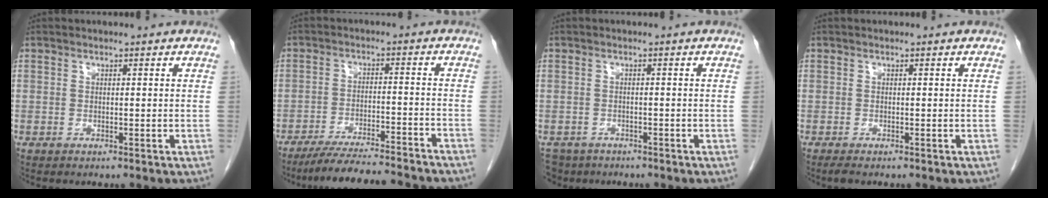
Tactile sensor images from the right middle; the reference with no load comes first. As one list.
[{"total": 16.0, "force": [-14.4, 0.7, 6.9], "torque": [-0.105, -0.019, -0.210]}, {"total": 3.9, "force": [-3.2, 2.2, -0.1], "torque": [0.005, -0.001, -0.054]}, {"total": 0.9, "force": [-0.8, 0.1, 0.5], "torque": [-0.014, -0.004, -0.013]}]